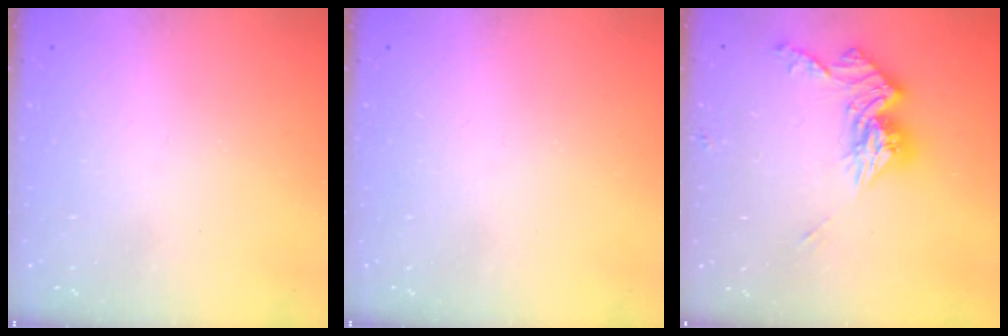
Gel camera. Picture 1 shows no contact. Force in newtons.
{"total": 0.0}
{"total": 12.8, "press": 12.7, "slide": 1.1}